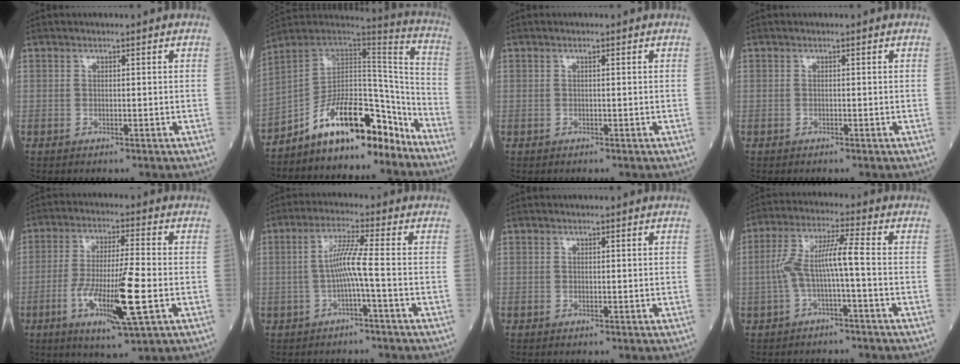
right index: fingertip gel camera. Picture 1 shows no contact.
{"total": 15.0, "force": [-11.0, 5.1, 8.9], "torque": [-0.125, 0.046, -0.184]}
{"total": 0.5, "force": [0.3, -0.2, 0.4], "torque": [-0.010, -0.001, 0.004]}
{"total": 0.0}
{"total": 12.6, "force": [-3.5, 0.7, 12.1], "torque": [-0.227, -0.018, -0.063]}
{"total": 5.1, "force": [-1.1, -0.7, 4.9], "torque": [-0.098, 0.013, -0.019]}
{"total": 0.0}
{"total": 7.3, "force": [-1.3, 0.5, 7.1], "torque": [-0.146, 0.030, -0.025]}